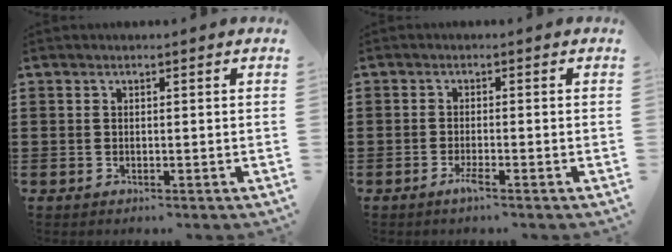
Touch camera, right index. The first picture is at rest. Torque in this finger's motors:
{"motor_torque": [0.24, 0.08, 0.04, 0.01]}